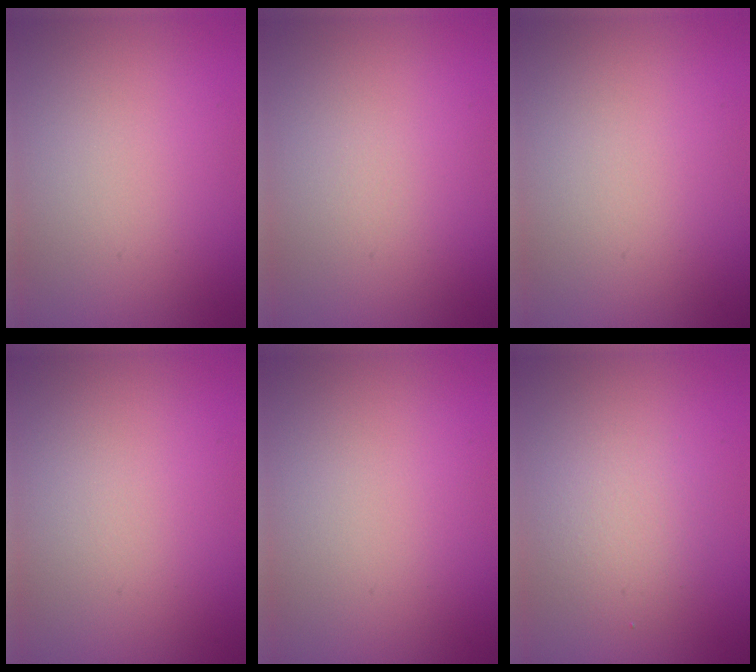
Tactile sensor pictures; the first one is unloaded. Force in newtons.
{"total": 0.0}
{"total": 0.0}
{"total": 0.0}
{"total": 0.0}
{"total": 2.5, "press": 2.5, "slide": 0.2}